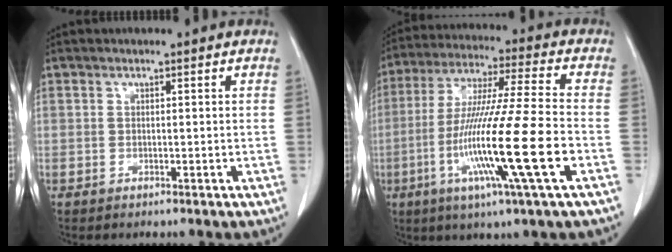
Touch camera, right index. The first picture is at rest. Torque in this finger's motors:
{"motor_torque": [2.14, 0.00, 1.05, 0.21]}